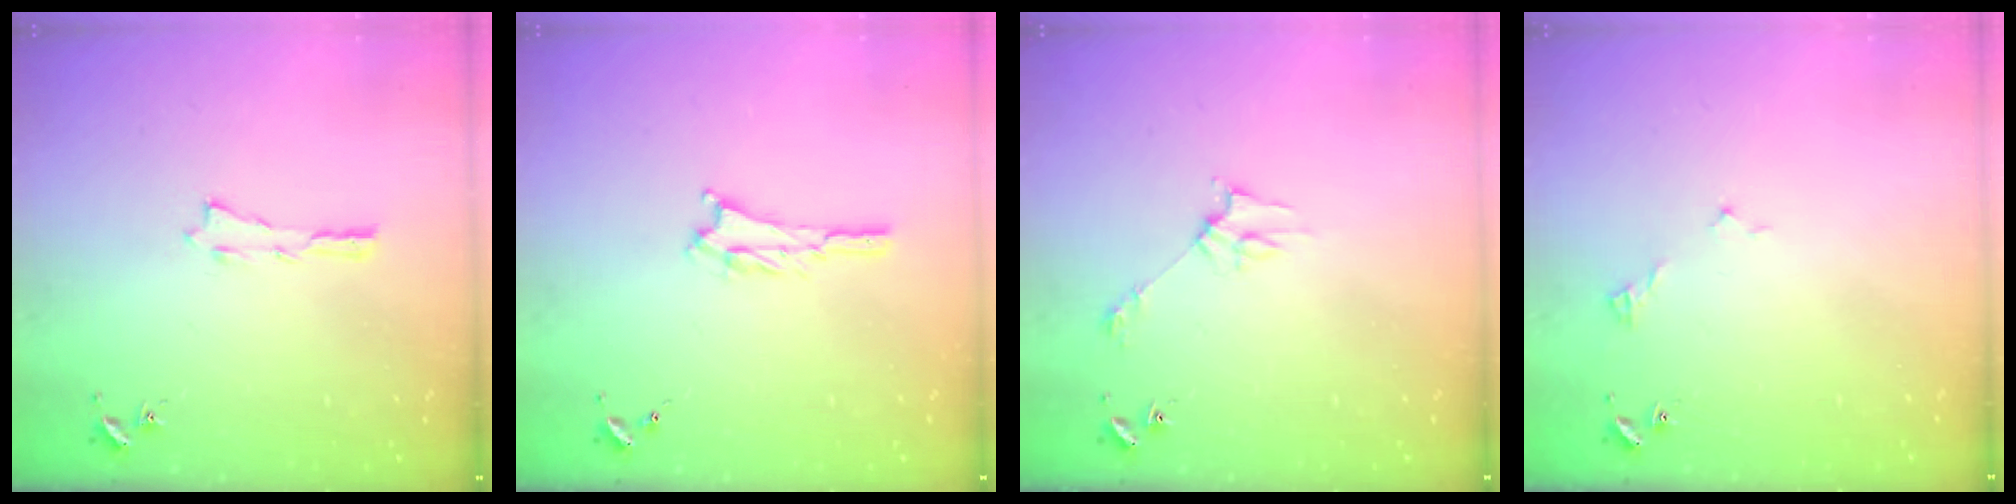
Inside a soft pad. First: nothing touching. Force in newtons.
{"total": 1.5, "press": 1.5, "slide": 0.3}
{"total": 2.8, "press": 2.8, "slide": 0.2}
{"total": 2.9, "press": 2.9, "slide": 0.3}